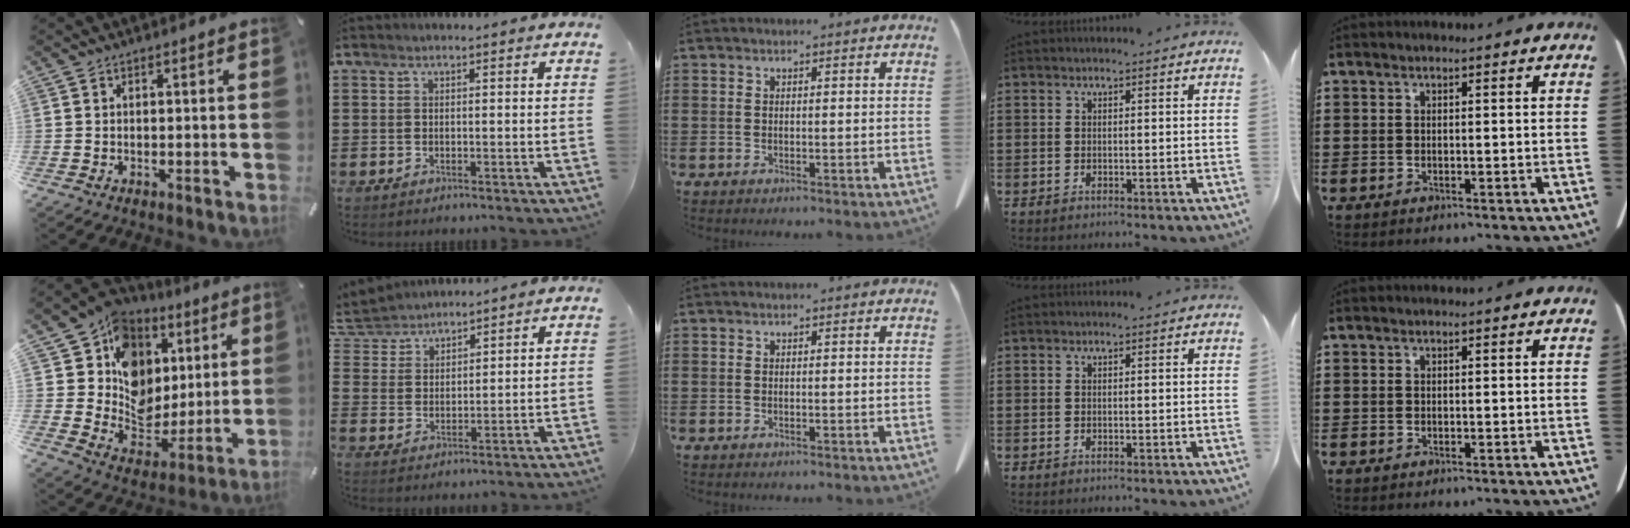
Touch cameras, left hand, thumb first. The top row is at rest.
{"thumb": {"total": 13.7, "force": [5.1, 12.2, 3.7], "torque": [-0.054, -0.057, 0.100]}, "index": {"total": 4.5, "force": [4.2, 1.5, -0.3], "torque": [-0.020, -0.019, 0.076]}}